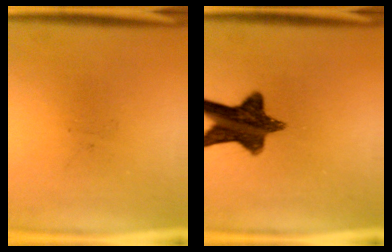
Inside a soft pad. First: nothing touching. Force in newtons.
{"total": 12.1}